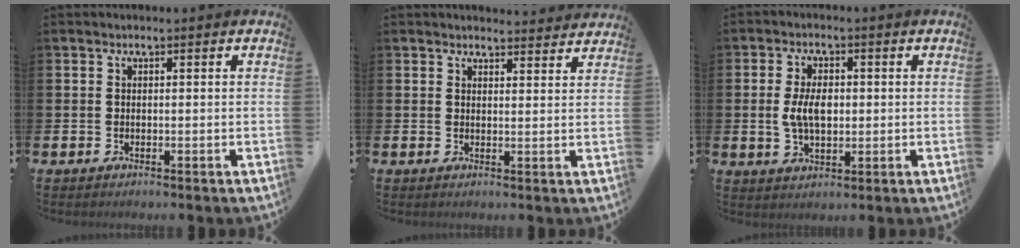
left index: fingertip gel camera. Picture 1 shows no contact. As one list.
[{"total": 3.3, "force": [3.3, 0.5, 0.0], "torque": [0.005, -0.022, 0.058]}, {"total": 4.9, "force": [0.3, 2.8, 4.1], "torque": [-0.075, 0.007, 0.002]}]